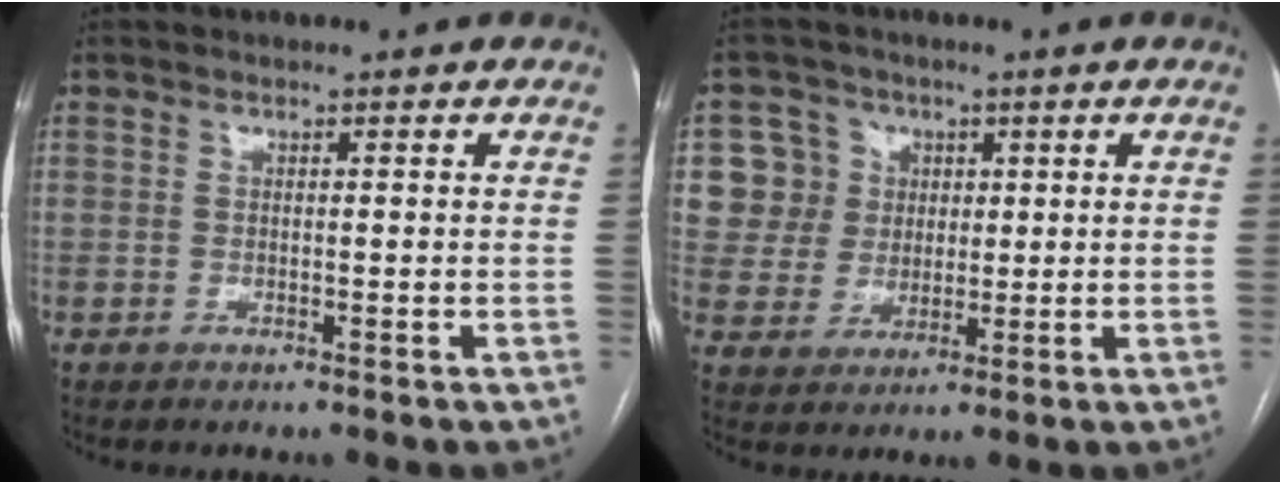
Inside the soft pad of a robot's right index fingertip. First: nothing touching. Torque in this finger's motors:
{"motor_torque": [0.09, 0.08, -0.08, -0.01]}